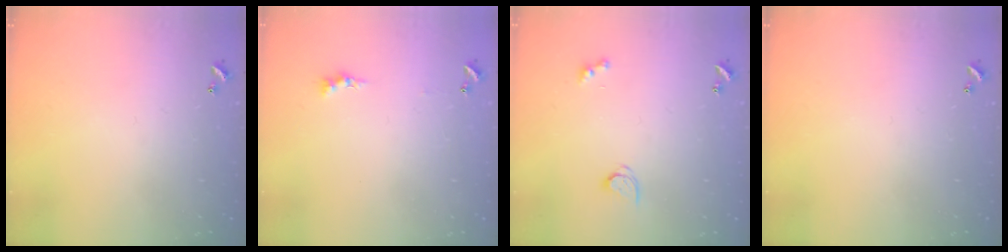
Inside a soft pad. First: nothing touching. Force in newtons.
{"total": 0.0}
{"total": 2.7, "press": 2.7, "slide": 0.5}
{"total": 0.0}